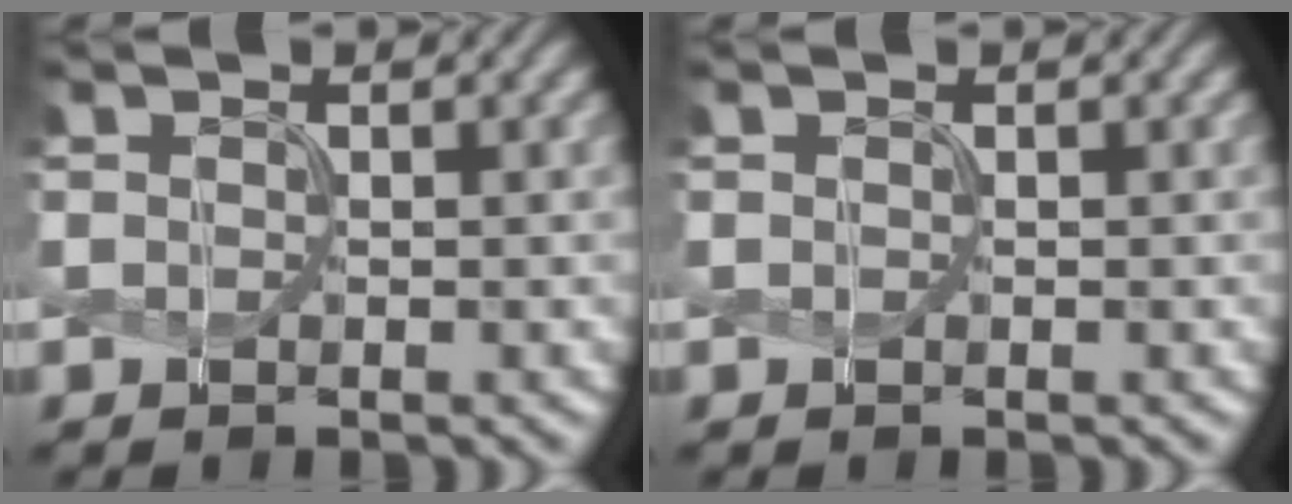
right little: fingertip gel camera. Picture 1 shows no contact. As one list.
[{"total": 0.0}]